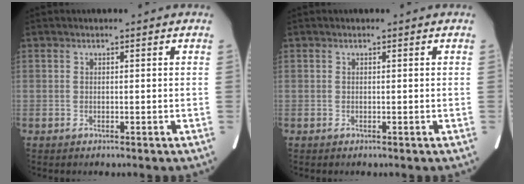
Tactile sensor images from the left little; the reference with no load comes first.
{"total": 0.0}